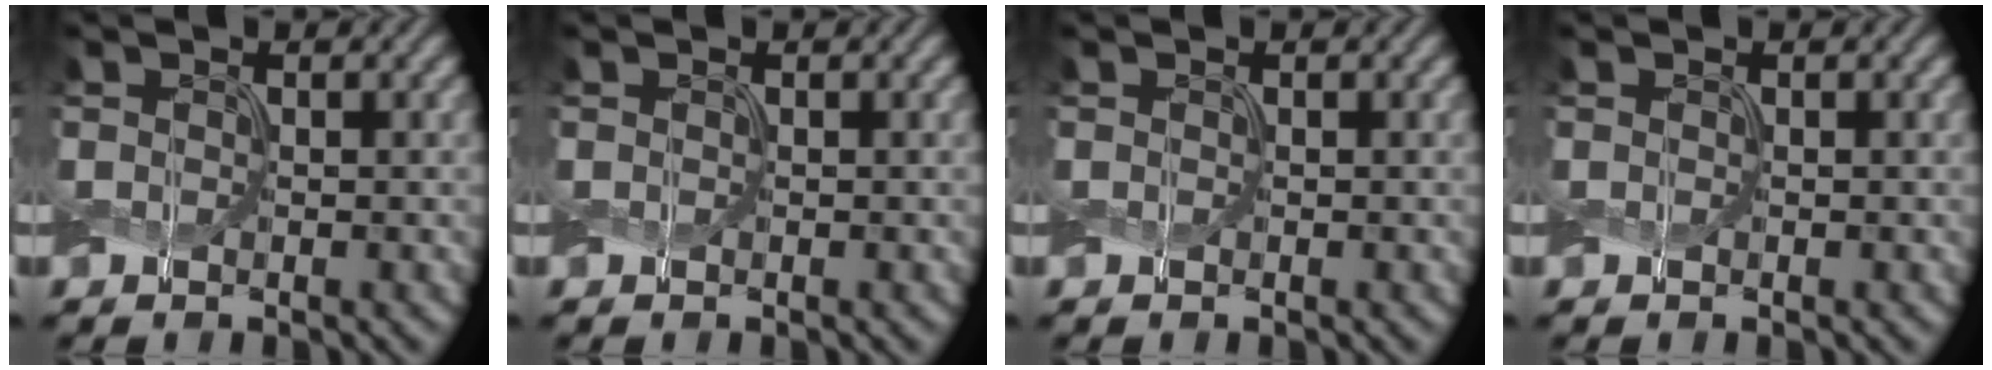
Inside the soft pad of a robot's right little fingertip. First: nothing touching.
{"total": 0.0}
{"total": 0.0}
{"total": 0.0}